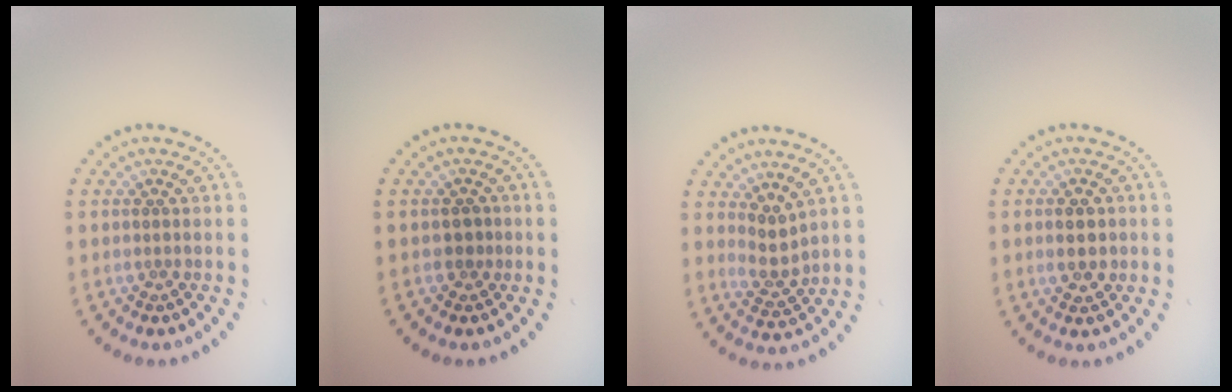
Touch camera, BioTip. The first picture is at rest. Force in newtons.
{"total": 1.3, "press": 1.1, "slide": 0.6}
{"total": 2.2, "press": 1.7, "slide": 1.4}
{"total": 2.9, "press": 2.9, "slide": 0.2}